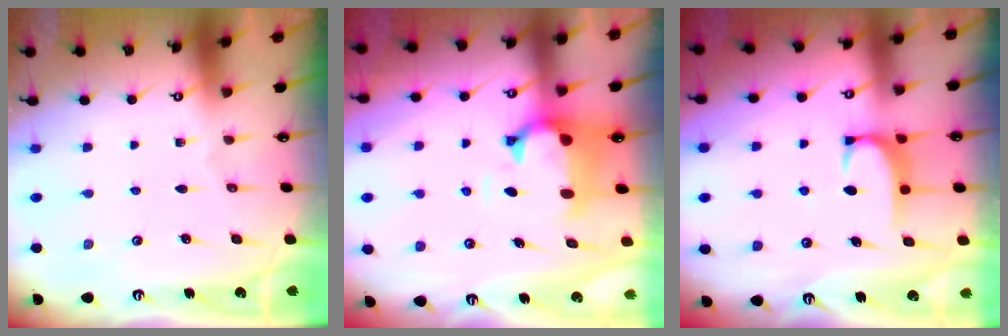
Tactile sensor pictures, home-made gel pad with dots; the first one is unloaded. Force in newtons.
{"total": 1.4, "press": 0.4, "slide": 1.3}
{"total": 1.8, "press": 1.8, "slide": 0.5}